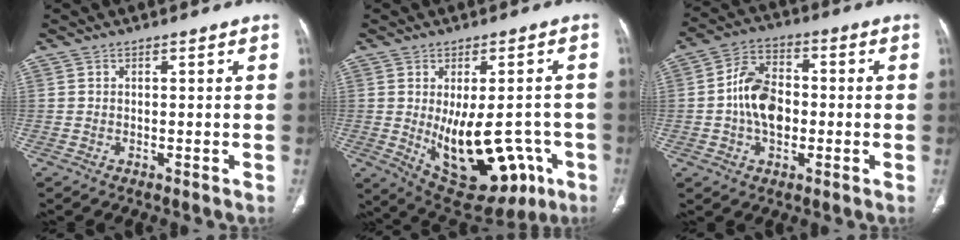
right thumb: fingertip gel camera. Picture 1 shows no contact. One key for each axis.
{"total": 18.4, "fx": -4.7, "fy": 9.6, "fz": 15.0, "tx": -0.190, "ty": -0.003, "tz": -0.035}
{"total": 10.2, "fx": -1.0, "fy": 6.8, "fz": 7.5, "tx": -0.116, "ty": 0.021, "tz": -0.027}